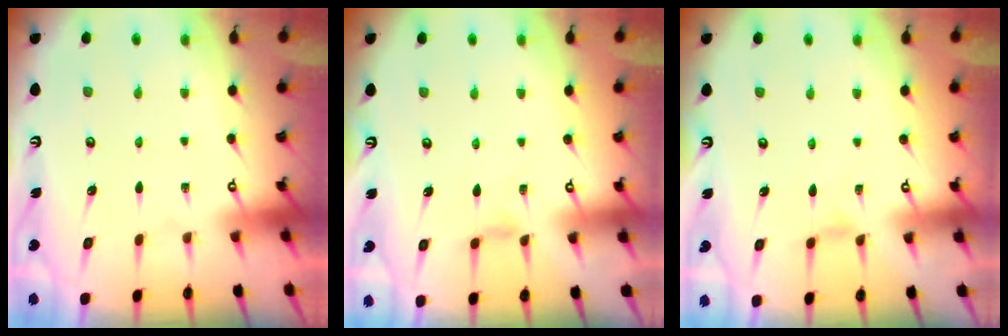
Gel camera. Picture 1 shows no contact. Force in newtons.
{"total": 4.6, "press": 4.5, "slide": 0.6}
{"total": 1.4, "press": 1.3, "slide": 0.4}